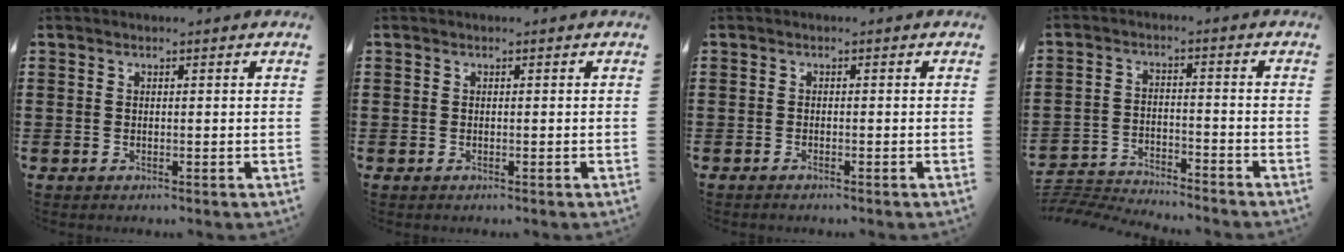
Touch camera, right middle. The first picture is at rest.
{"total": 0.0}
{"total": 0.6, "force": [-0.6, 0.0, 0.1], "torque": [-0.004, -0.002, -0.012]}
{"total": 4.4, "force": [-4.4, 0.3, 0.4], "torque": [-0.018, 0.002, -0.096]}